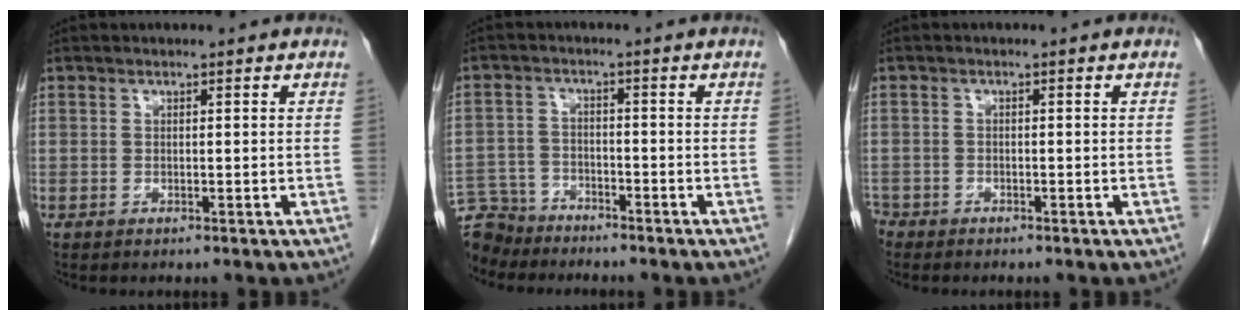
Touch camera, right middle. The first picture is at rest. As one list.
[{"total": 8.0, "force": [-7.3, 3.1, 0.3], "torque": [-0.012, -0.003, -0.135]}, {"total": 2.4, "force": [-2.0, 1.1, 0.3], "torque": [-0.009, 0.000, -0.037]}]